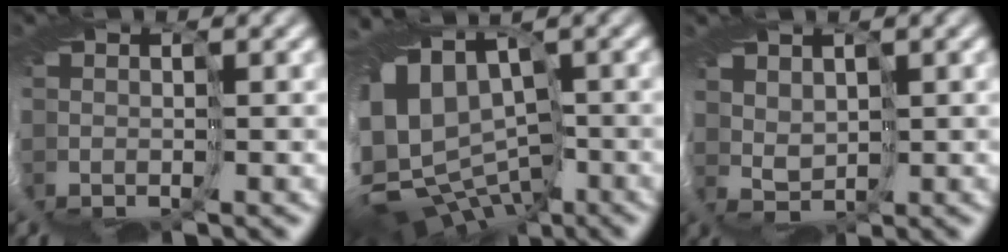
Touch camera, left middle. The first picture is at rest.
{"total": 9.4, "force": [-1.0, 6.5, 6.7], "torque": [-0.135, -0.013, 0.006]}
{"total": 3.8, "force": [1.9, 2.6, 2.0], "torque": [-0.050, 0.020, 0.022]}